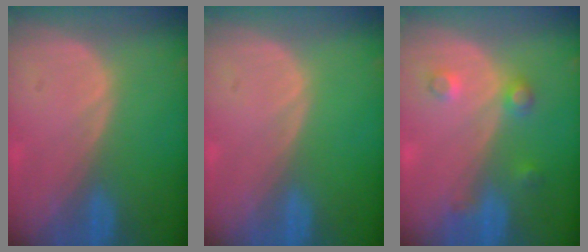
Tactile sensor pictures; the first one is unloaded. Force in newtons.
{"total": 0.0}
{"total": 3.5, "press": 3.3, "slide": 1.2}